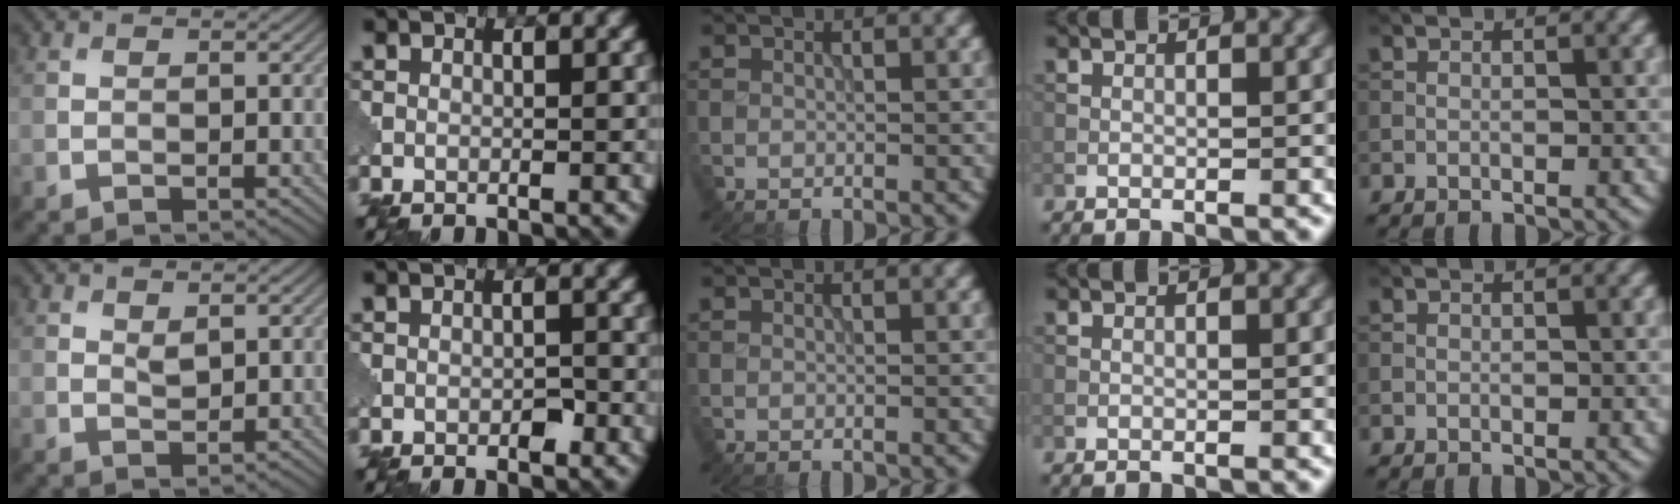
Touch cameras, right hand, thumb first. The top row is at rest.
{"thumb": {"total": 1.3, "force": [0.8, 0.6, 0.9], "torque": [-0.020, -0.005, 0.018]}, "index": {"total": 1.1, "force": [-0.5, 0.5, 0.8], "torque": [-0.011, 0.002, -0.007]}}